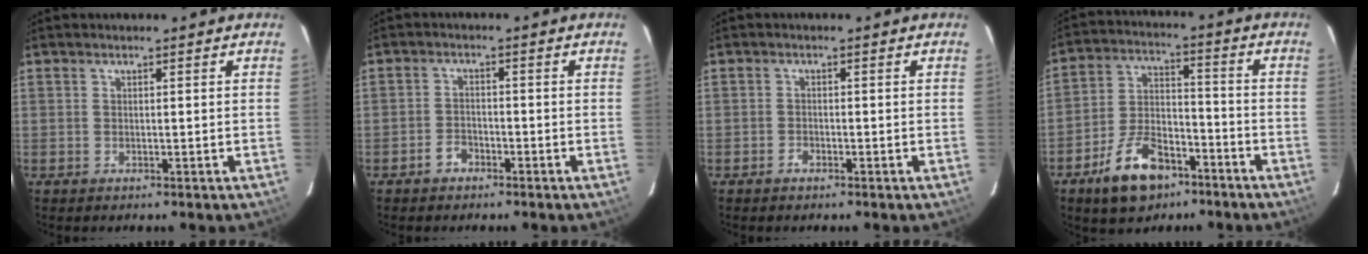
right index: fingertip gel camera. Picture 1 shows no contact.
{"total": 2.9, "force": [-2.1, 1.8, 0.9], "torque": [-0.022, 0.007, -0.035]}
{"total": 1.3, "force": [-1.0, 0.7, 0.4], "torque": [-0.007, 0.001, -0.019]}
{"total": 12.8, "force": [-8.0, 6.8, 7.2], "torque": [-0.152, 0.018, -0.128]}